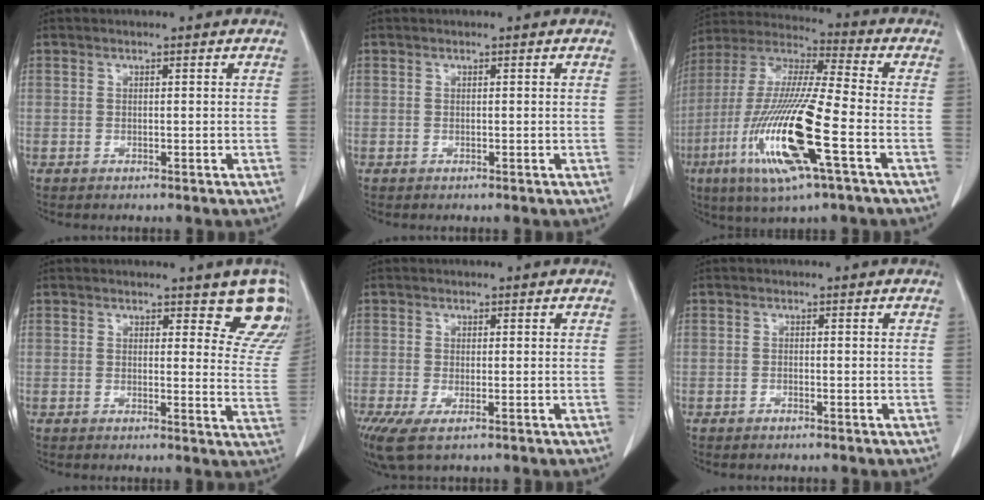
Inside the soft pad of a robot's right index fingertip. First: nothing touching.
{"total": 0.0}
{"total": 19.6, "force": [-6.5, 1.5, 18.4], "torque": [-0.396, -0.027, -0.124]}
{"total": 8.5, "force": [6.8, 3.4, 3.7], "torque": [-0.005, -0.033, 0.050]}
{"total": 6.2, "force": [-3.4, 2.1, 4.8], "torque": [-0.094, -0.021, -0.059]}
{"total": 0.5, "force": [-0.4, 0.1, 0.2], "torque": [-0.006, 0.000, -0.004]}